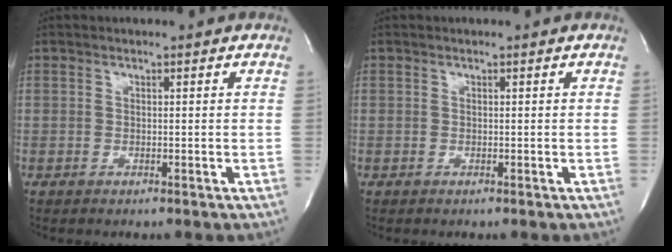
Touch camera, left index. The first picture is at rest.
{"total": 0.0}